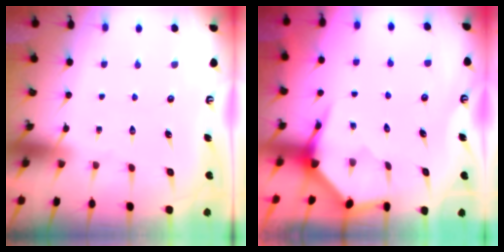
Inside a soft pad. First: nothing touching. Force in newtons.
{"total": 3.9, "press": 3.9, "slide": 0.5}